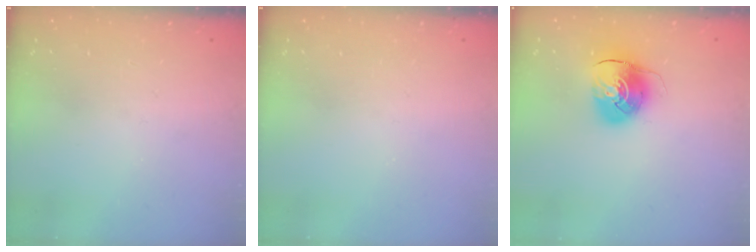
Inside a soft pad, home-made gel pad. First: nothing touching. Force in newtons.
{"total": 0.0}
{"total": 9.1, "press": 9.0, "slide": 0.8}